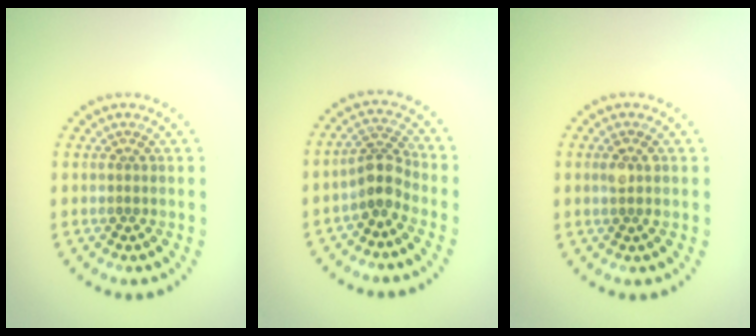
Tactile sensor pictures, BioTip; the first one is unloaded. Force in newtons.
{"total": 2.8, "press": 2.1, "slide": 1.8}
{"total": 1.4, "press": 1.3, "slide": 0.5}